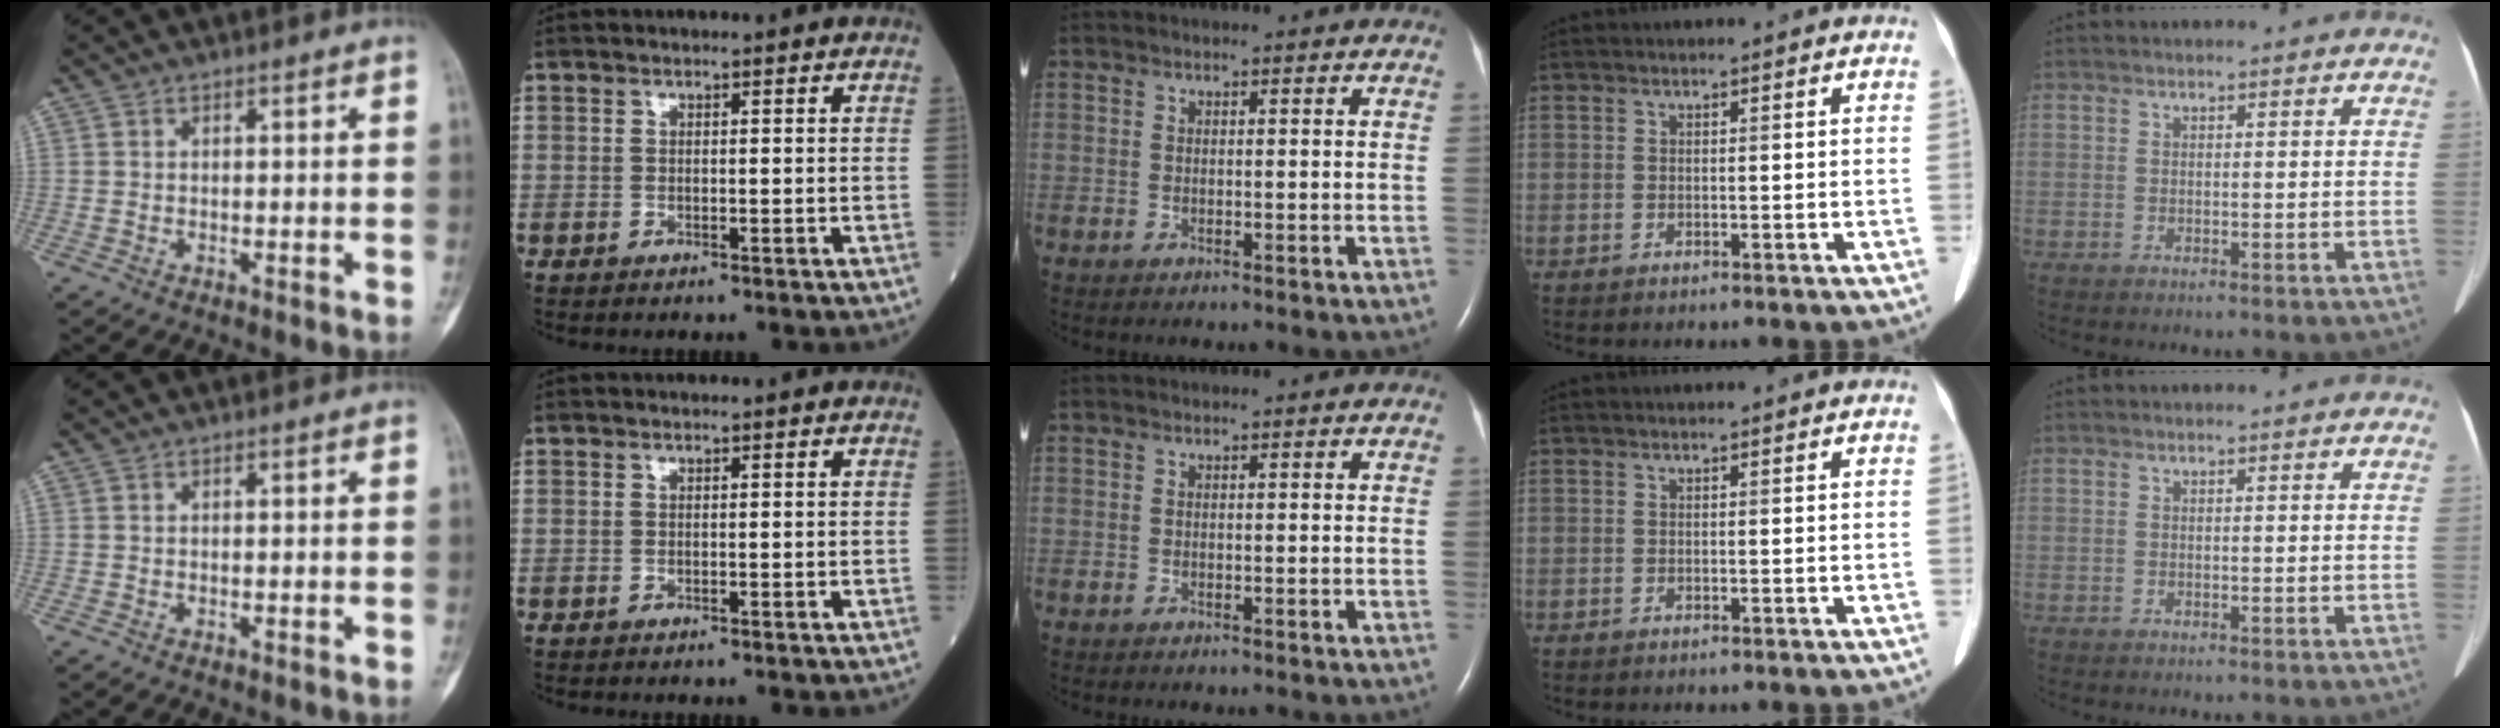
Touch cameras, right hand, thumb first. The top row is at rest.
{}